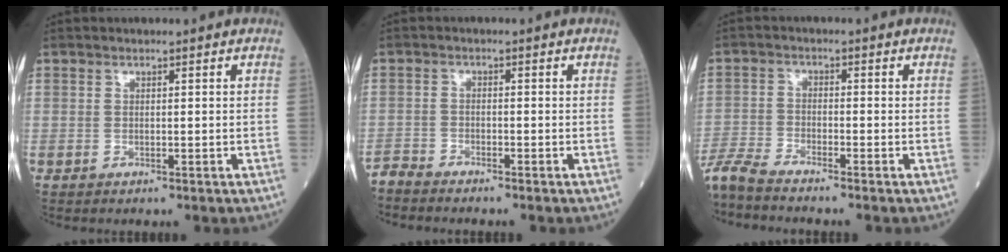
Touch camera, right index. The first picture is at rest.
{"total": 2.9, "force": [-2.9, -0.4, 0.2], "torque": [0.001, -0.011, -0.056]}
{"total": 6.8, "force": [-6.3, -0.7, 2.3], "torque": [-0.044, -0.020, -0.120]}